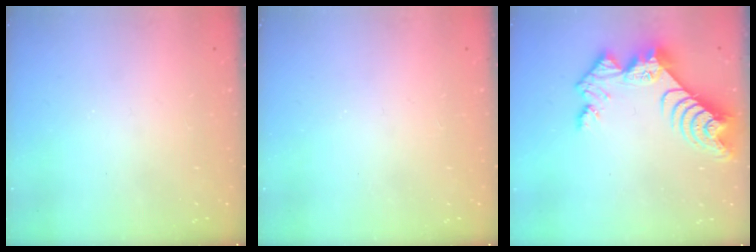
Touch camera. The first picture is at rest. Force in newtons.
{"total": 1.7, "press": 1.7, "slide": 0.2}
{"total": 12.5, "press": 12.5, "slide": 1.2}